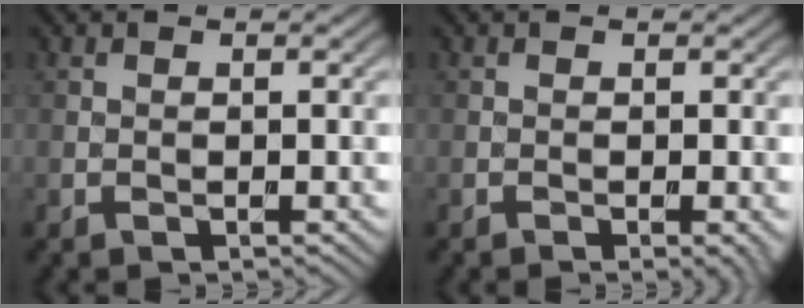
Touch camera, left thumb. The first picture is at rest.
{"total": 1.4, "force": [-0.5, 0.1, 1.3], "torque": [-0.017, -0.002, -0.008]}